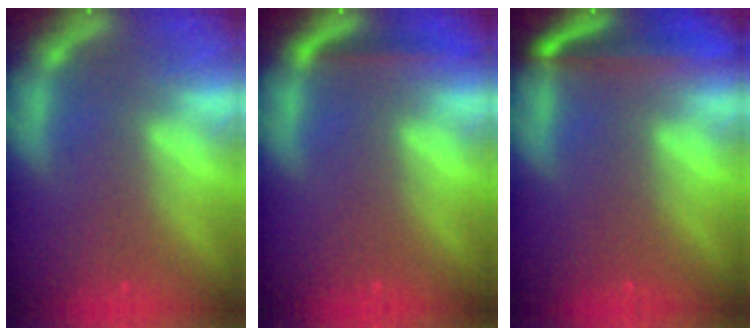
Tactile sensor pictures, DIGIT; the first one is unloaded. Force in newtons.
{"total": 1.9}
{"total": 5.5}